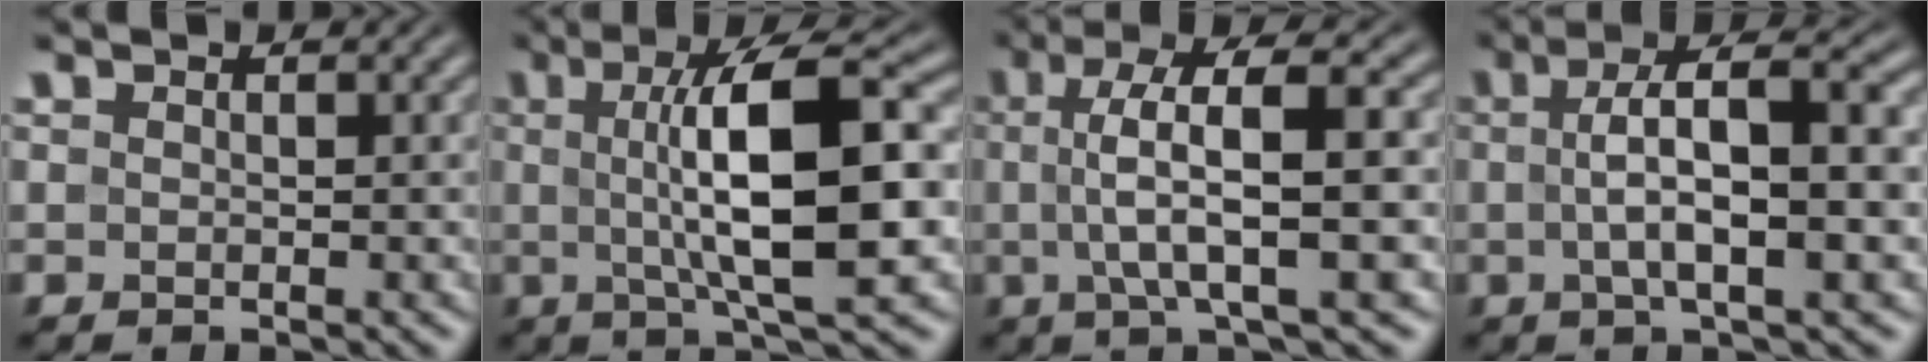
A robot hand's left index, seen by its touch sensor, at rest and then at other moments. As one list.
[{"total": 11.1, "force": [0.5, 3.0, 10.7], "torque": [-0.158, 0.009, 0.006]}, {"total": 8.6, "force": [1.0, 2.2, 8.3], "torque": [-0.128, 0.018, 0.010]}, {"total": 8.5, "force": [1.0, 2.3, 8.1], "torque": [-0.123, 0.018, 0.010]}]